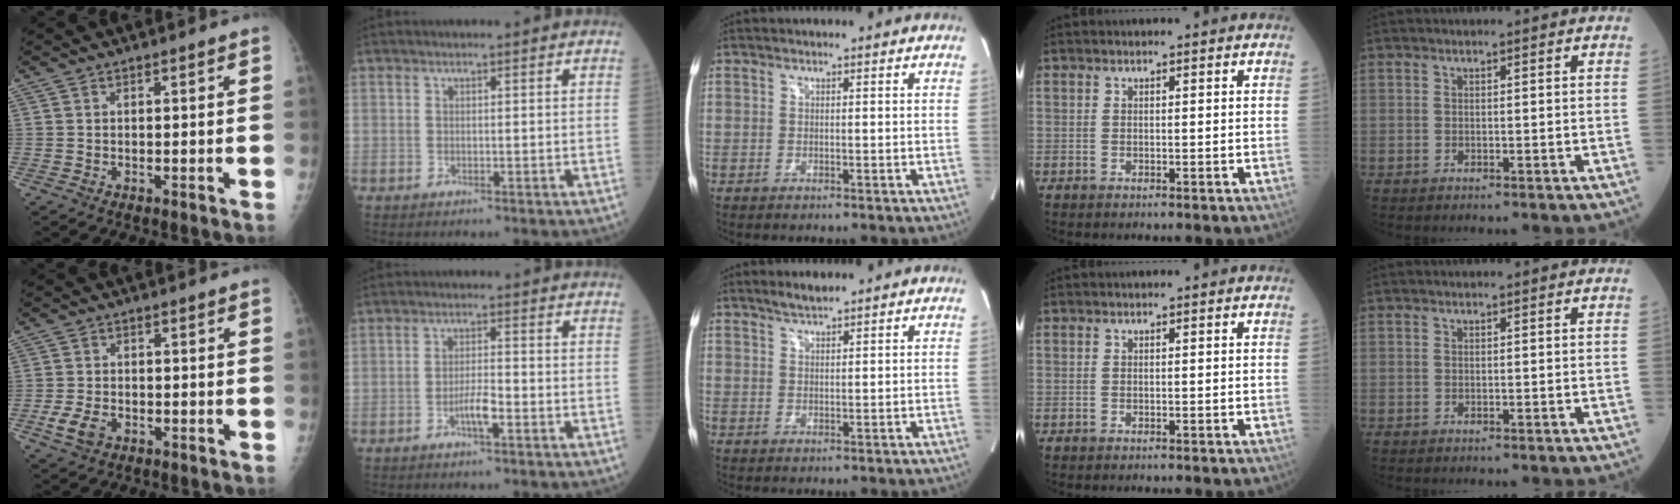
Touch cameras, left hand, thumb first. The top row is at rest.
{"thumb": {"total": 4.4, "force": [-1.8, 2.9, 2.7], "torque": [-0.055, 0.002, -0.031]}, "index": {"total": 3.3, "force": [-1.6, 0.5, 2.8], "torque": [-0.054, -0.001, -0.032]}, "middle": {"total": 2.6, "force": [2.3, 0.2, 1.1], "torque": [-0.028, 0.005, 0.045]}}